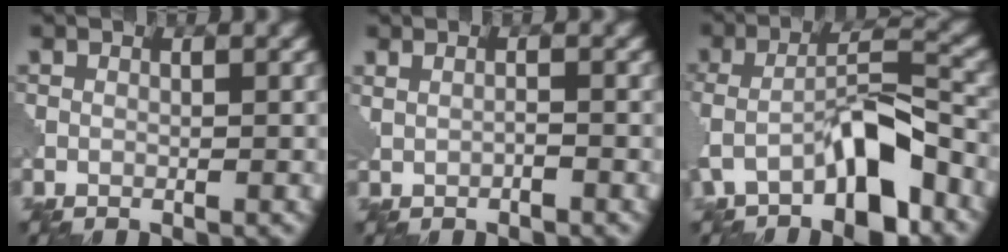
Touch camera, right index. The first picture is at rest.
{"total": 0.6, "force": [0.0, 0.2, 0.6], "torque": [-0.017, -0.003, -0.002]}
{"total": 6.6, "force": [-2.9, 2.1, 5.6], "torque": [-0.103, 0.009, -0.057]}